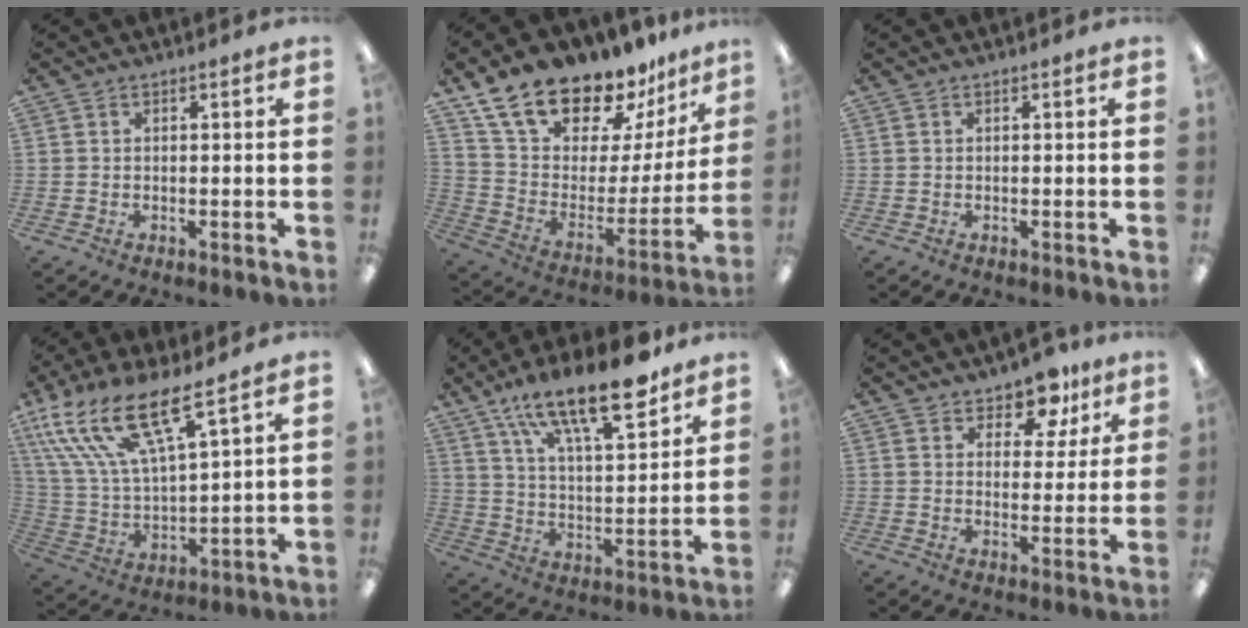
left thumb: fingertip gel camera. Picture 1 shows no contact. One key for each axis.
{"total": 19.4, "fx": 16.6, "fy": 7.8, "fz": 6.2, "tx": -0.117, "ty": -0.125, "tz": 0.299}
{"total": 0.0}
{"total": 18.7, "fx": 12.5, "fy": 5.7, "fz": 12.7, "tx": -0.272, "ty": -0.073, "tz": 0.218}
{"total": 19.5, "fx": 14.1, "fy": 6.1, "fz": 11.9, "tx": -0.195, "ty": -0.081, "tz": 0.237}
{"total": 9.0, "fx": 6.8, "fy": 4.8, "fz": 3.5, "tx": -0.047, "ty": -0.039, "tz": 0.120}